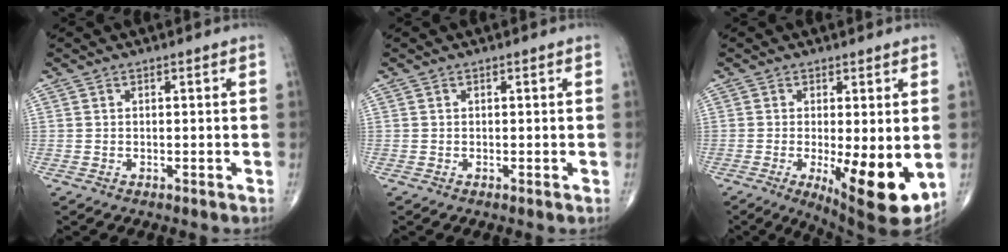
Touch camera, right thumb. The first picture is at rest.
{"total": 0.0}
{"total": 12.5, "force": [-2.5, 3.6, 11.7], "torque": [-0.169, -0.030, -0.028]}